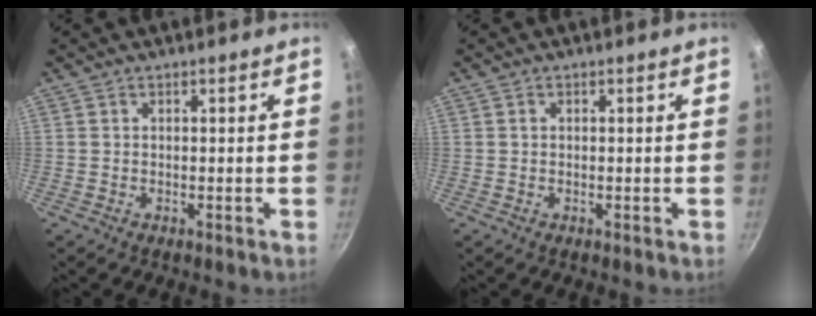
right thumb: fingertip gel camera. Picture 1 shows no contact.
{"total": 0.0}